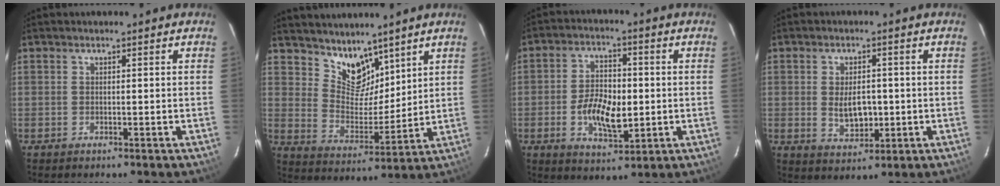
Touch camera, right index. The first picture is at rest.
{"total": 9.3, "force": [7.3, 4.9, 3.1], "torque": [-0.051, 0.003, 0.141]}
{"total": 9.7, "force": [-1.7, 5.2, 8.1], "torque": [-0.151, 0.006, -0.023]}
{"total": 6.2, "force": [-0.3, 3.8, 4.9], "torque": [-0.087, -0.002, 0.003]}